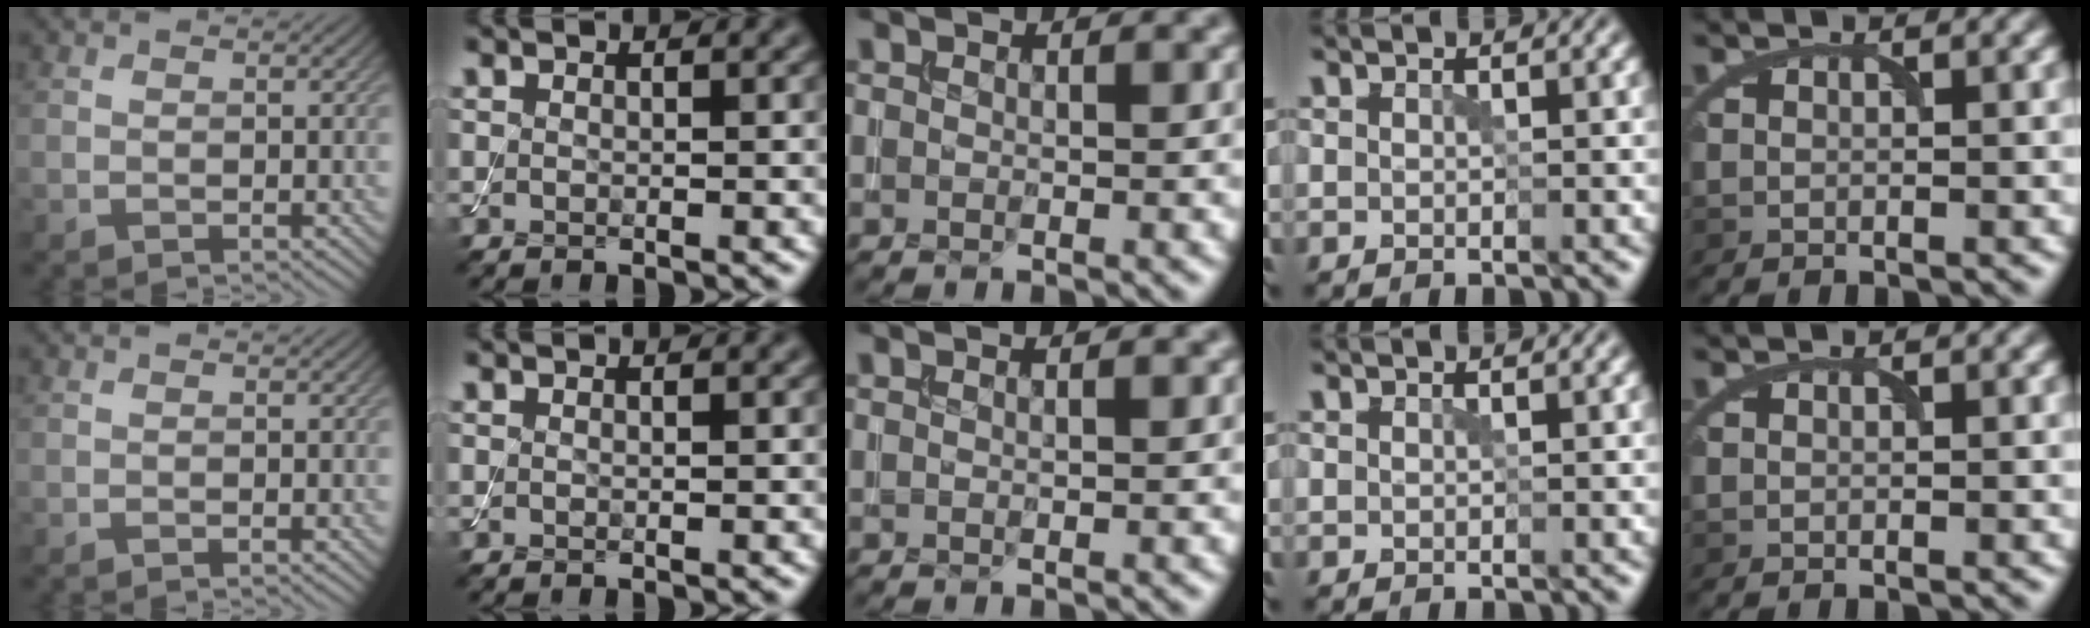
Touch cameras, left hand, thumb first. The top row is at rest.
{"thumb": {"total": 0.9, "force": [-0.6, 0.0, 0.7], "torque": [-0.015, 0.000, -0.012]}, "middle": {"total": 0.7, "force": [0.4, 0.2, 0.5], "torque": [-0.007, -0.003, 0.000]}}